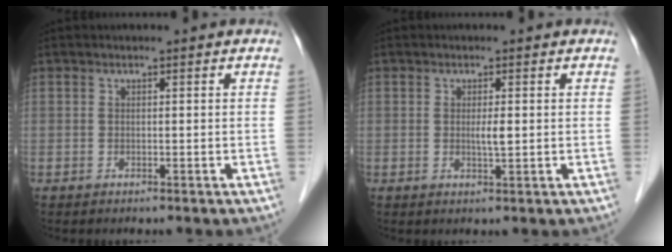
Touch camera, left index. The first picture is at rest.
{"total": 1.8, "force": [0.1, 0.2, 1.7], "torque": [-0.033, -0.002, 0.002]}